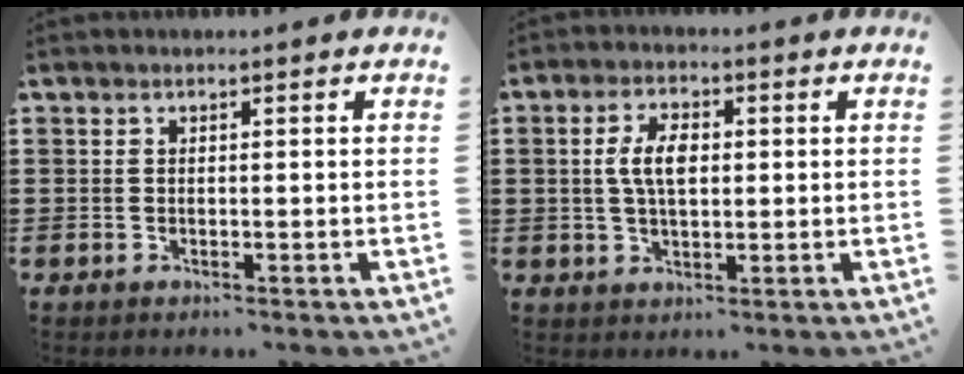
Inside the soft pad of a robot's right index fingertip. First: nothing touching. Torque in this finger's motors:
{"motor_torque": [1.05, -0.04, 0.59, 0.17]}